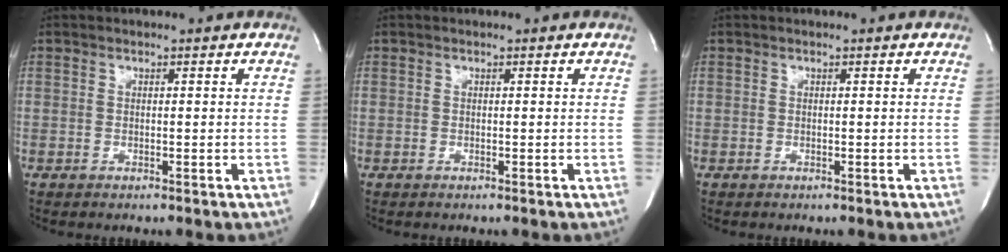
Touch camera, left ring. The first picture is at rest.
{"total": 0.0}
{"total": 0.0}